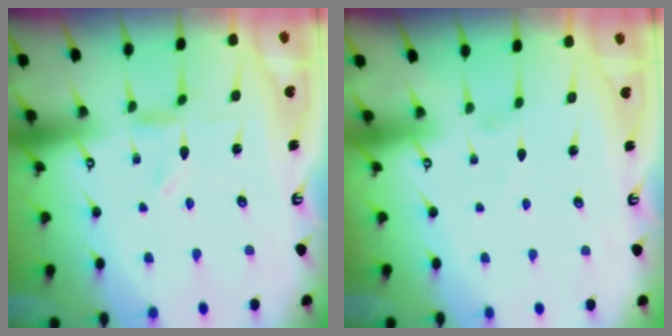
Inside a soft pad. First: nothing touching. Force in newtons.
{"total": 1.5, "press": 1.5, "slide": 0.1}